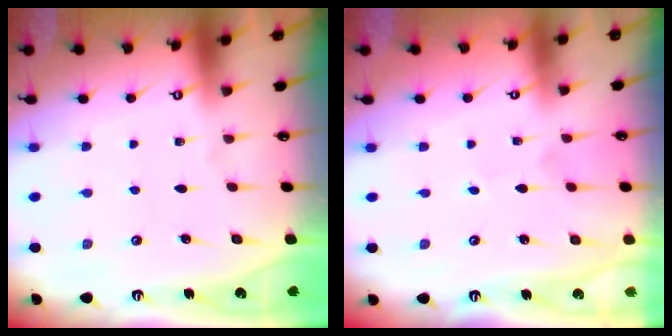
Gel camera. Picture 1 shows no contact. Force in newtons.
{"total": 0.6, "press": 0.6, "slide": 0.0}